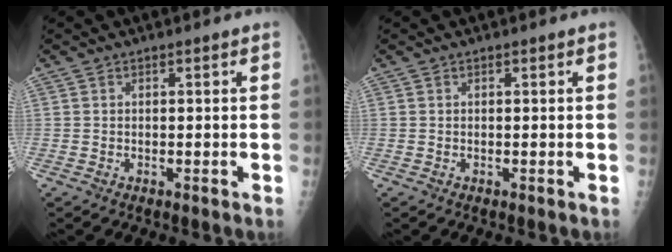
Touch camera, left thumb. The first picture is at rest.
{"total": 0.0}